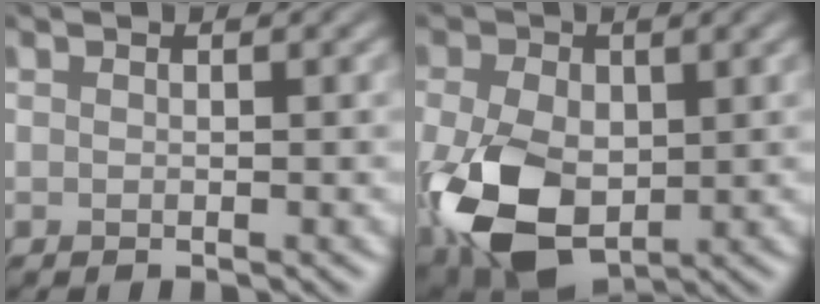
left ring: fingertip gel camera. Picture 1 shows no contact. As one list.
[{"total": 8.9, "force": [-1.3, 6.1, 6.4], "torque": [-0.158, -0.026, -0.015]}]